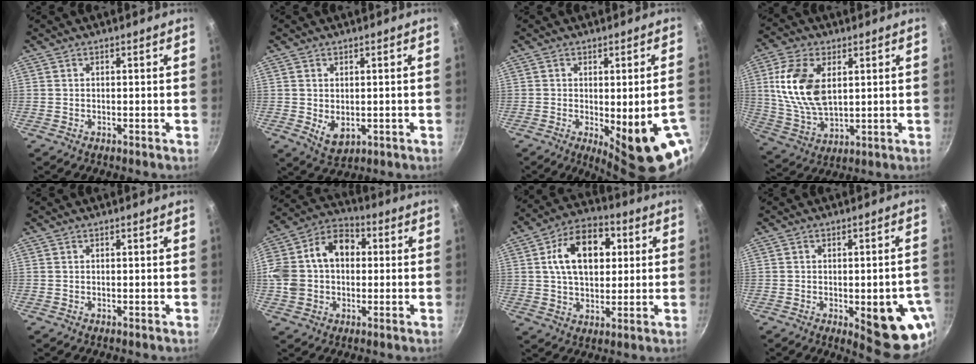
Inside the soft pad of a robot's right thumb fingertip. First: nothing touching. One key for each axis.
{"total": 4.5, "fx": -0.1, "fy": 3.1, "fz": 3.3, "tx": -0.053, "ty": -0.015, "tz": 0.007}
{"total": 12.9, "fx": -3.8, "fy": 3.5, "fz": 11.9, "tx": -0.131, "ty": -0.005, "tz": -0.037}
{"total": 14.1, "fx": 3.3, "fy": 8.1, "fz": 11.0, "tx": -0.206, "ty": -0.014, "tz": 0.072}
{"total": 0.0}
{"total": 15.4, "fx": 1.4, "fy": 11.5, "fz": 10.2, "tx": -0.166, "ty": 0.039, "tz": 0.008}
{"total": 15.0, "fx": 3.5, "fy": 9.8, "fz": 10.8, "tx": -0.143, "ty": 0.011, "tz": 0.047}
{"total": 14.2, "fx": -4.0, "fy": 5.0, "fz": 12.7, "tx": -0.116, "ty": 0.005, "tz": -0.043}